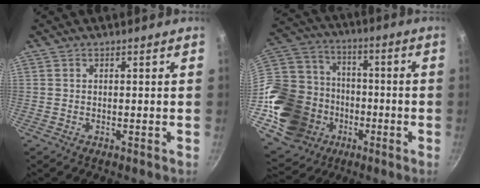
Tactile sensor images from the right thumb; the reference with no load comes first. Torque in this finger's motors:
{"motor_torque": [2.49, 2.51, 0.96, -0.80, 0.13]}